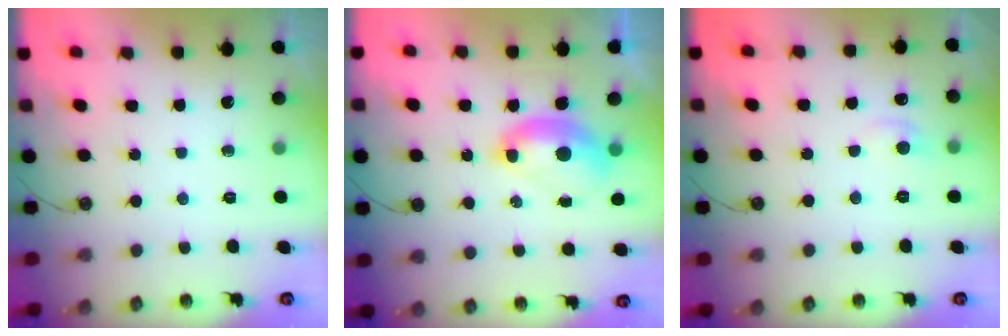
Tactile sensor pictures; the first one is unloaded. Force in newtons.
{"total": 2.6, "press": 2.5, "slide": 0.5}
{"total": 1.4, "press": 1.2, "slide": 0.7}